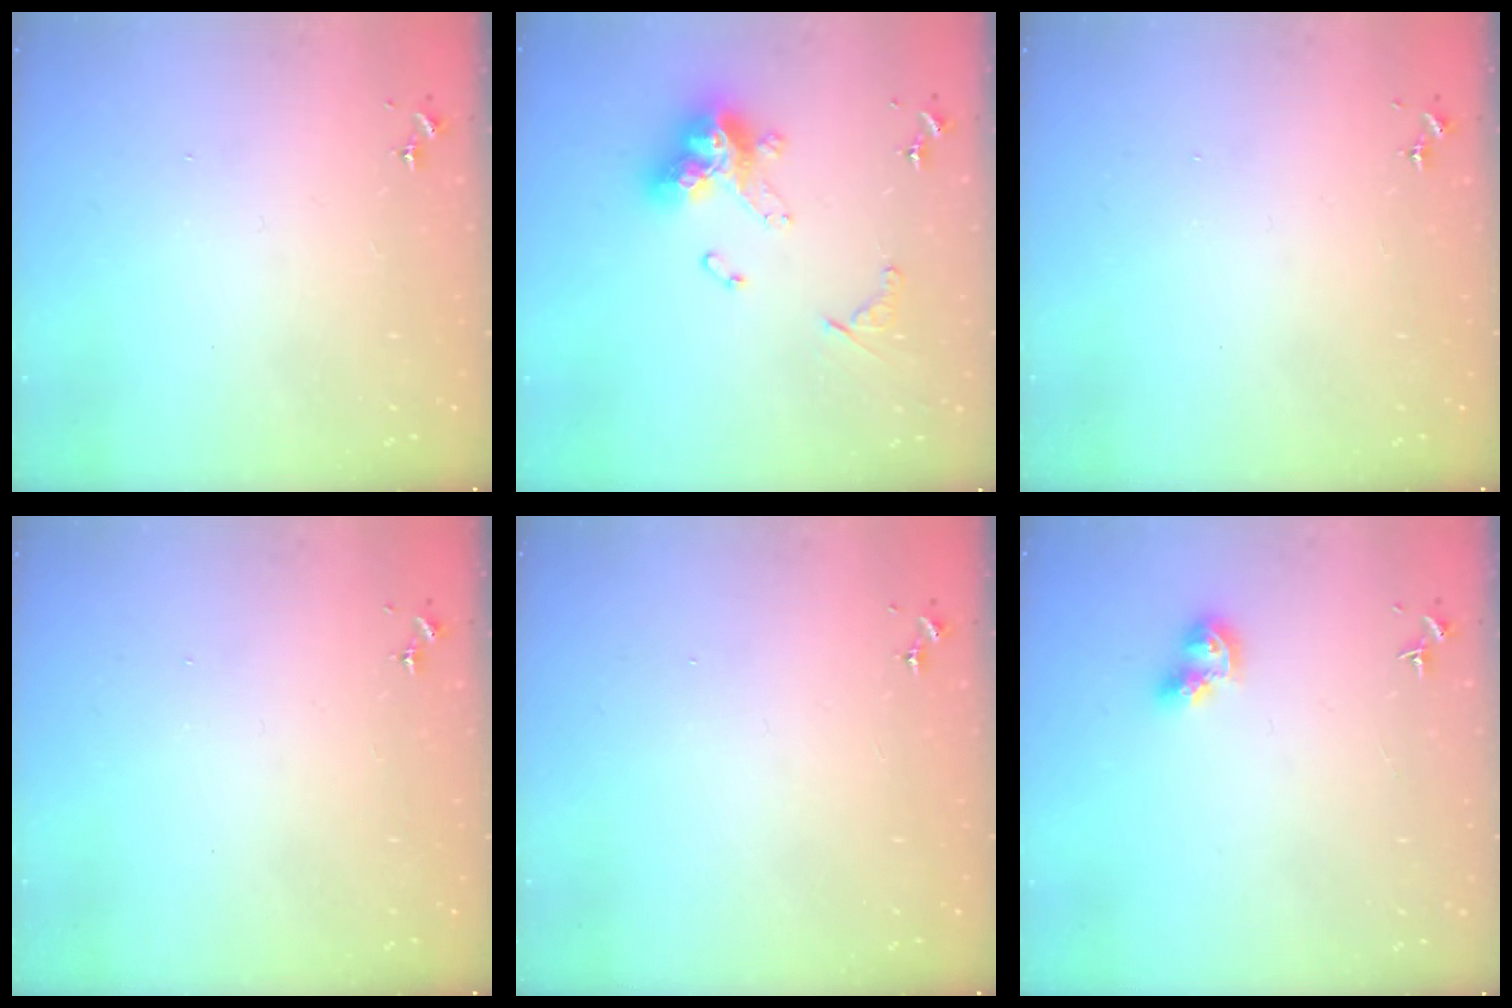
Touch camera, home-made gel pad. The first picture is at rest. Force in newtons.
{"total": 16.0, "press": 16.0, "slide": 1.4}
{"total": 0.0}
{"total": 0.0}
{"total": 0.0}
{"total": 8.3, "press": 8.3, "slide": 1.0}